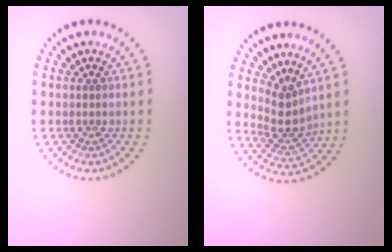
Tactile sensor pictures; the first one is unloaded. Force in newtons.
{"total": 2.9, "press": 2.0, "slide": 2.0}